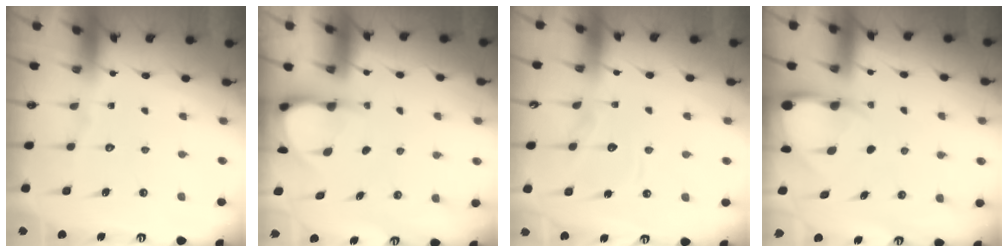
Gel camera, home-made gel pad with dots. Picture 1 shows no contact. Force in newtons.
{"total": 3.9, "press": 3.9, "slide": 0.3}
{"total": 9.5, "press": 9.4, "slide": 0.7}
{"total": 4.4, "press": 4.4, "slide": 0.5}